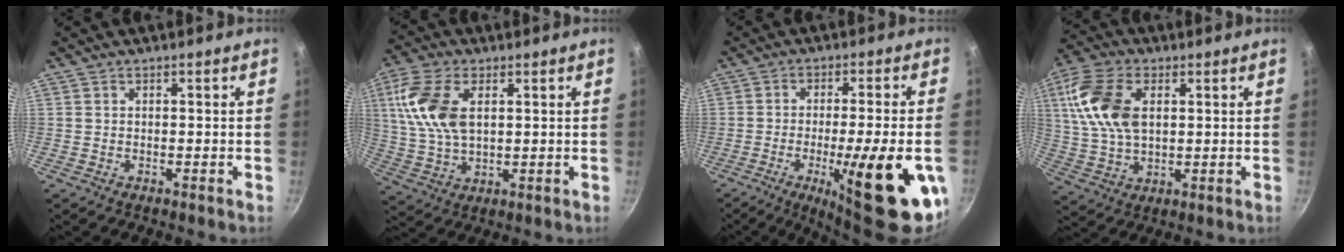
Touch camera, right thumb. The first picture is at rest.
{"total": 12.6, "force": [3.3, 7.1, 9.8], "torque": [-0.193, -0.002, 0.066]}
{"total": 21.7, "force": [-7.0, 4.8, 20.0], "torque": [-0.257, 0.006, -0.094]}
{"total": 13.8, "force": [3.5, 8.3, 10.5], "torque": [-0.197, 0.000, 0.065]}